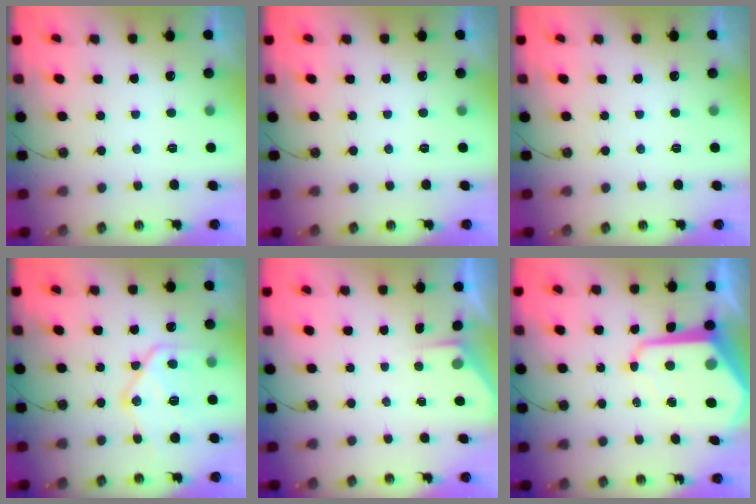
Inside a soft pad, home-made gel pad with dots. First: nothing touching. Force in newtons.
{"total": 0.0}
{"total": 0.0}
{"total": 17.2, "press": 17.1, "slide": 1.8}
{"total": 2.4, "press": 2.3, "slide": 0.4}
{"total": 12.7, "press": 12.7, "slide": 1.0}